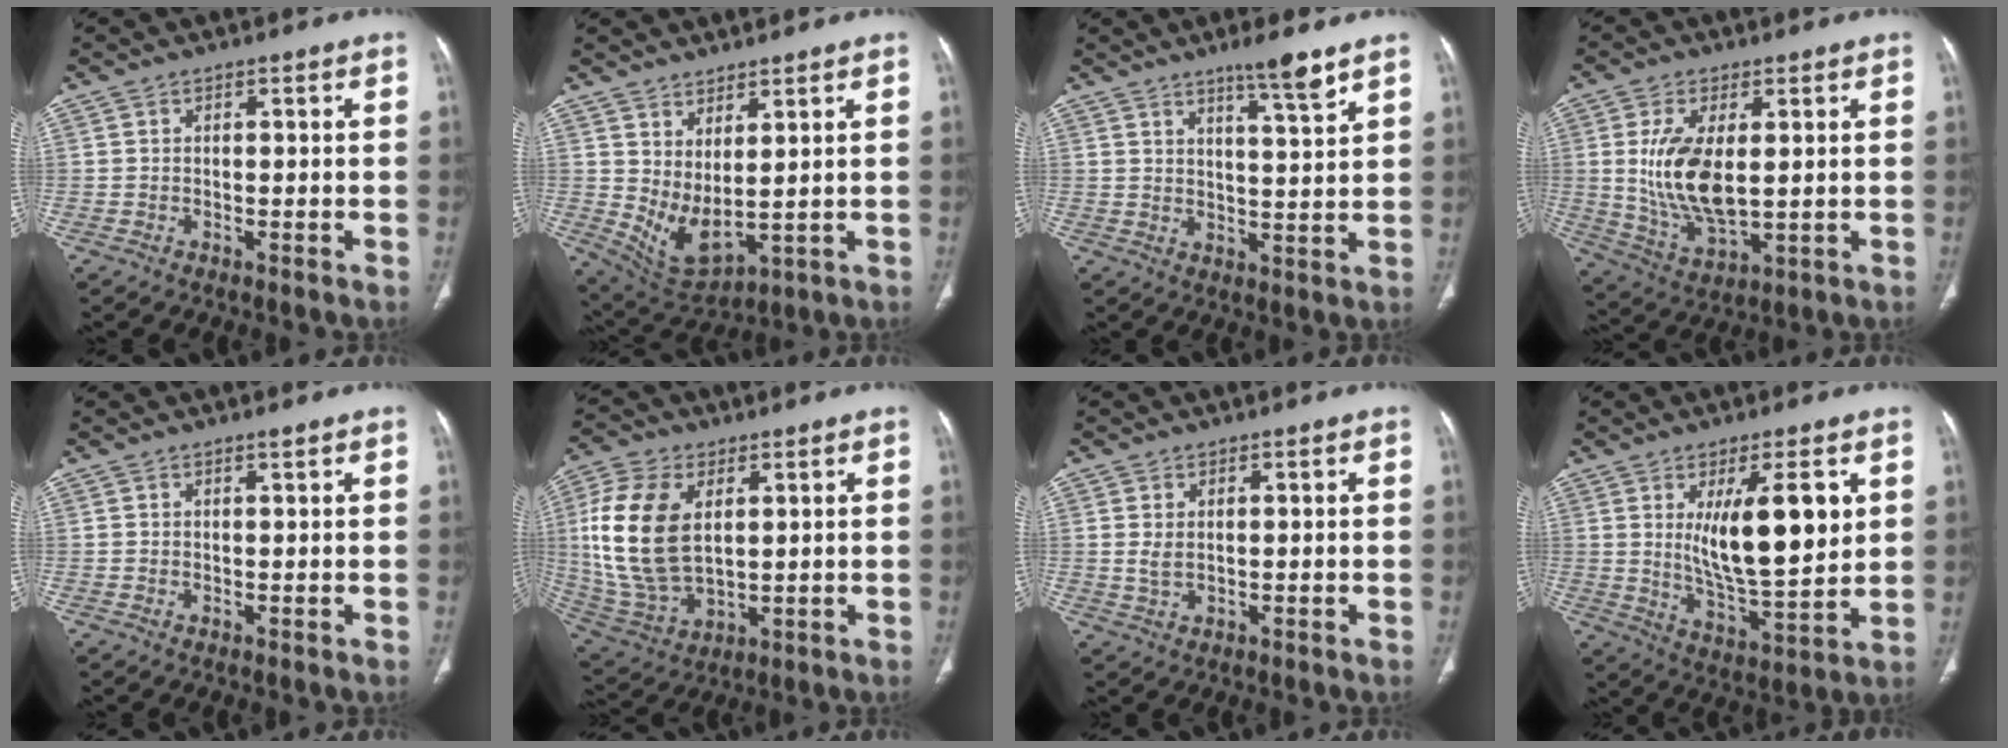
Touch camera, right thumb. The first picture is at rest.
{"total": 8.3, "force": [2.8, 3.5, 7.0], "torque": [-0.131, -0.034, 0.074]}
{"total": 6.8, "force": [4.8, 0.1, 4.8], "torque": [-0.072, -0.034, 0.078]}
{"total": 12.4, "force": [1.5, 6.0, 10.7], "torque": [-0.207, -0.019, 0.040]}
{"total": 0.6, "force": [0.5, -0.1, 0.4], "torque": [-0.004, -0.003, 0.009]}
{"total": 17.9, "force": [3.4, 10.7, 13.9], "torque": [-0.290, -0.013, 0.074]}
{"total": 2.0, "force": [0.4, 1.2, 1.6], "torque": [-0.036, 0.000, 0.012]}
{"total": 15.4, "force": [3.9, 4.9, 14.1], "torque": [-0.213, -0.040, 0.075]}